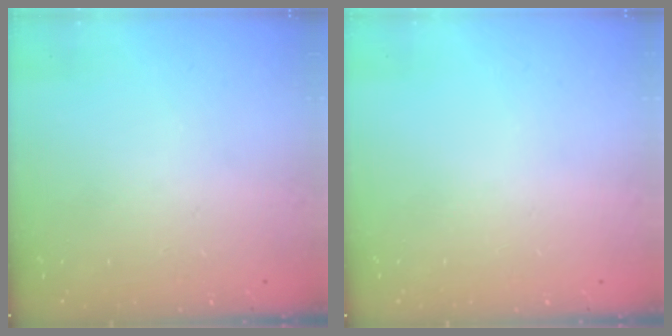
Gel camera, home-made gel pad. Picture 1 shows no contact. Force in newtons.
{"total": 0.0}